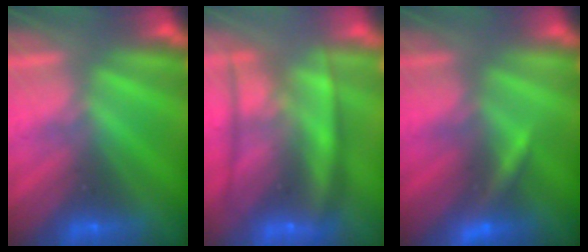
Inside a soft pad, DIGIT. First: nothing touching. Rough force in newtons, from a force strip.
{"total": 5.8}
{"total": 3.3}